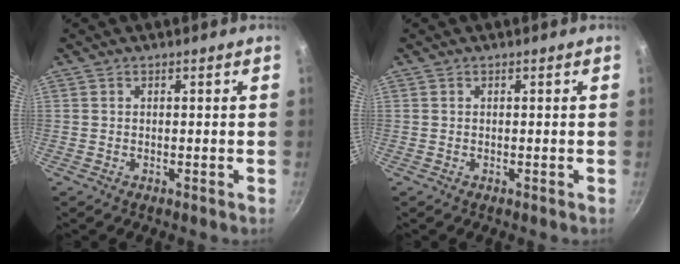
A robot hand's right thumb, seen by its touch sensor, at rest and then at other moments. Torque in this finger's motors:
{"motor_torque": [-0.26, 0.26, -0.27, 0.35, 0.00]}